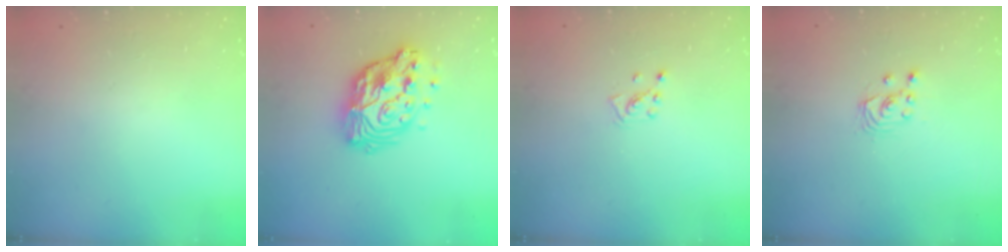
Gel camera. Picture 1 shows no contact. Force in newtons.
{"total": 15.5, "press": 15.5, "slide": 1.3}
{"total": 2.2, "press": 2.2, "slide": 0.3}
{"total": 1.7, "press": 1.7, "slide": 0.2}